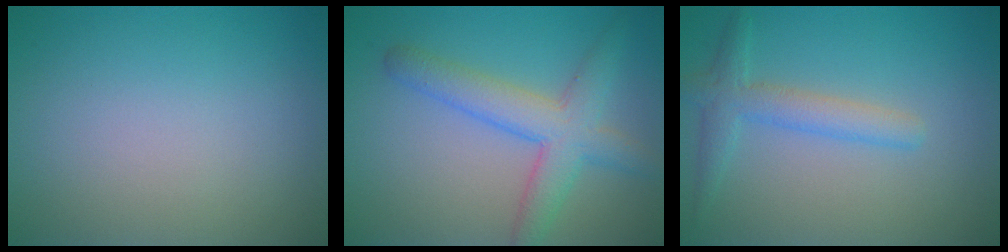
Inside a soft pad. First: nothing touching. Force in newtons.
{"total": 4.9, "press": 4.9, "slide": 0.2}
{"total": 2.8, "press": 2.8, "slide": 0.1}